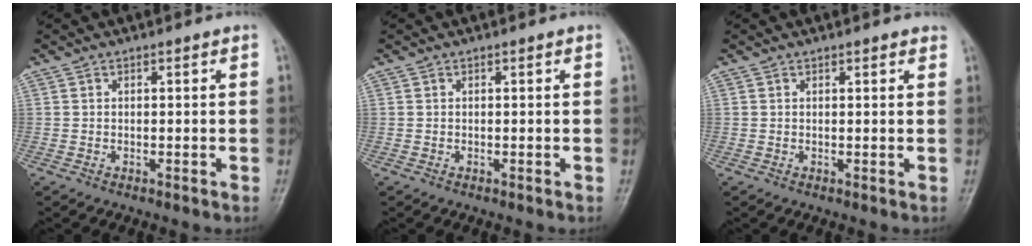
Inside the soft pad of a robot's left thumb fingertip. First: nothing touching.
{"total": 0.0}
{"total": 1.5, "force": [1.2, 0.5, 0.7], "torque": [-0.003, -0.001, 0.011]}